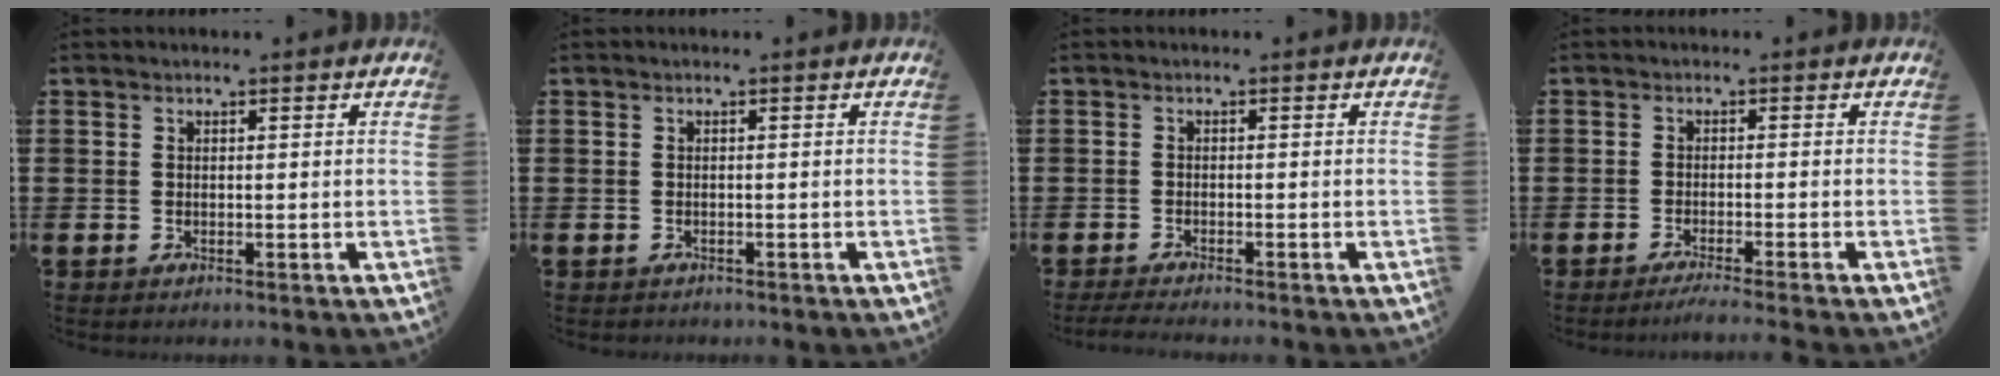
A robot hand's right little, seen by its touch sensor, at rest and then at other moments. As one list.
[{"total": 0.0}, {"total": 0.9, "force": [-0.6, 0.0, 0.7], "torque": [-0.009, -0.002, -0.012]}, {"total": 1.5, "force": [-1.2, -0.2, 0.9], "torque": [-0.013, 0.002, -0.024]}]